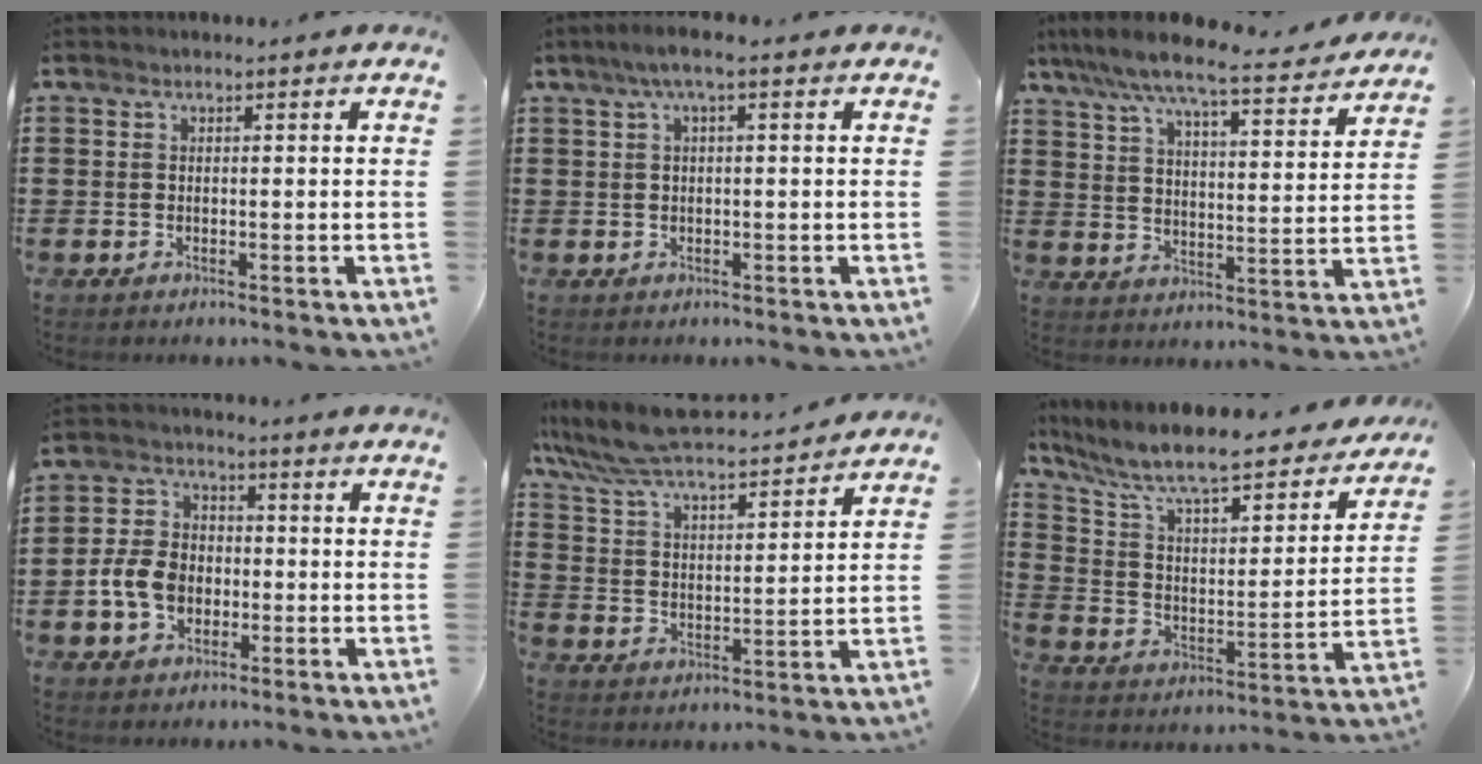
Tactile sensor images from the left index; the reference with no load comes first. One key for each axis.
{"total": 2.6, "fx": 0.6, "fy": 0.2, "fz": 2.6, "tx": -0.047, "ty": 0.002, "tz": 0.010}
{"total": 7.1, "fx": 6.3, "fy": 0.1, "fz": 3.3, "tx": -0.090, "ty": -0.041, "tz": 0.103}
{"total": 7.0, "fx": -1.9, "fy": 5.3, "fz": 4.2, "tx": -0.106, "ty": 0.007, "tz": -0.041}
{"total": 7.0, "fx": 6.5, "fy": 0.1, "fz": 2.5, "tx": -0.077, "ty": -0.043, "tz": 0.107}
{"total": 8.5, "fx": 7.2, "fy": 1.0, "fz": 4.4, "tx": -0.118, "ty": -0.057, "tz": 0.117}